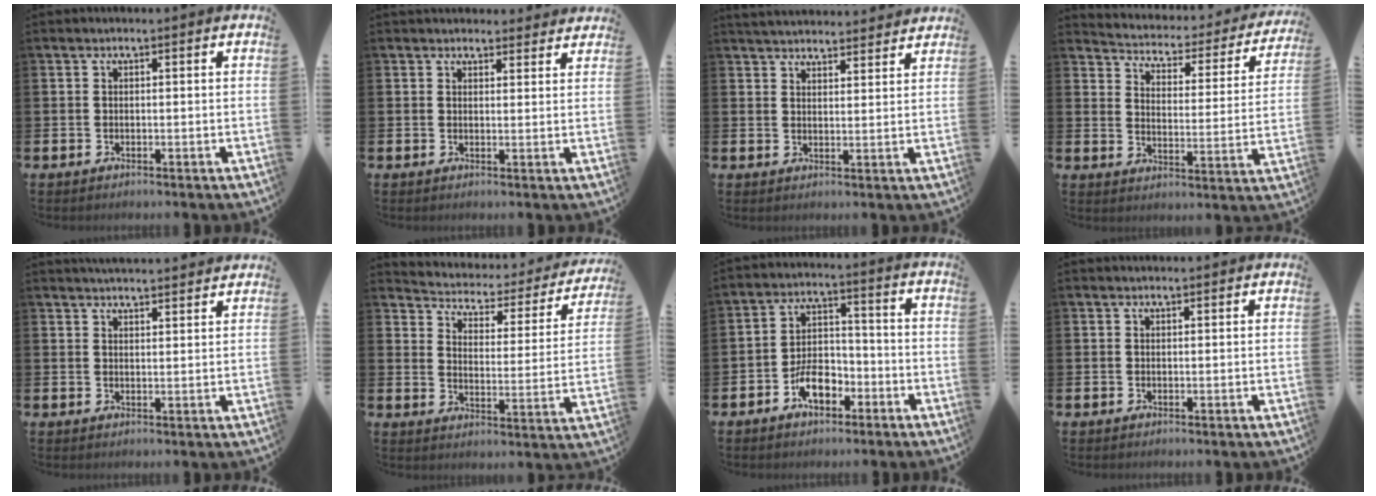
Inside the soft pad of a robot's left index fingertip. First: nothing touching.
{"total": 2.7, "force": [2.6, 0.8, -0.1], "torque": [0.008, -0.012, 0.045]}
{"total": 4.5, "force": [4.4, 0.6, 0.2], "torque": [-0.013, -0.026, 0.080]}
{"total": 3.5, "force": [3.2, 1.5, 0.5], "torque": [-0.035, -0.033, 0.044]}
{"total": 3.5, "force": [3.5, 0.0, 0.1], "torque": [-0.004, -0.020, 0.063]}
{"total": 3.4, "force": [2.9, 1.6, 0.7], "torque": [-0.036, -0.031, 0.039]}
{"total": 5.9, "force": [-3.3, 3.2, 3.8], "torque": [-0.070, 0.016, -0.061]}
{"total": 0.7, "force": [0.7, 0.1, 0.1], "torque": [0.012, -0.004, 0.011]}